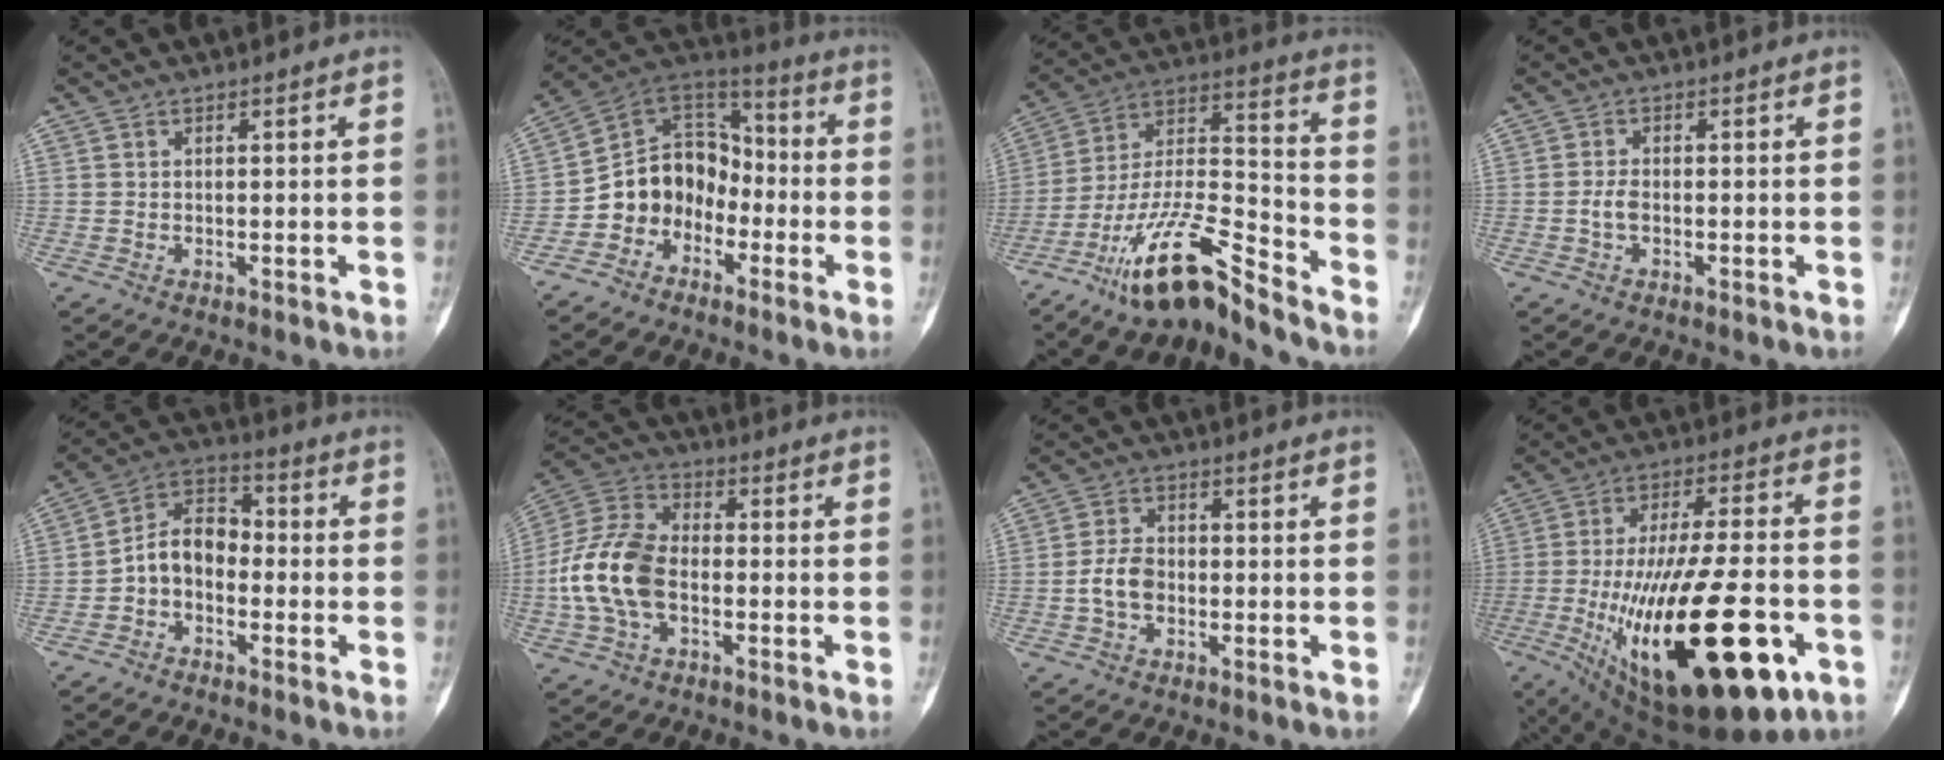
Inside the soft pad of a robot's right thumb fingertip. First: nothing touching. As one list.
[{"total": 12.7, "force": [-4.7, 10.3, 5.7], "torque": [-0.061, 0.083, -0.100]}, {"total": 15.8, "force": [-12.0, 3.4, 9.6], "torque": [-0.179, 0.091, -0.223]}, {"total": 2.0, "force": [-0.6, 1.0, 1.7], "torque": [-0.038, 0.005, -0.012]}, {"total": 8.7, "force": [-2.2, 6.2, 5.6], "torque": [-0.079, 0.040, -0.056]}, {"total": 13.7, "force": [-2.5, 8.7, 10.4], "torque": [-0.216, 0.031, -0.054]}, {"total": 5.2, "force": [-1.2, 3.5, 3.6], "torque": [-0.069, 0.015, -0.027]}, {"total": 31.5, "force": [-9.7, 11.3, 27.8], "torque": [-0.457, -0.002, -0.131]}]